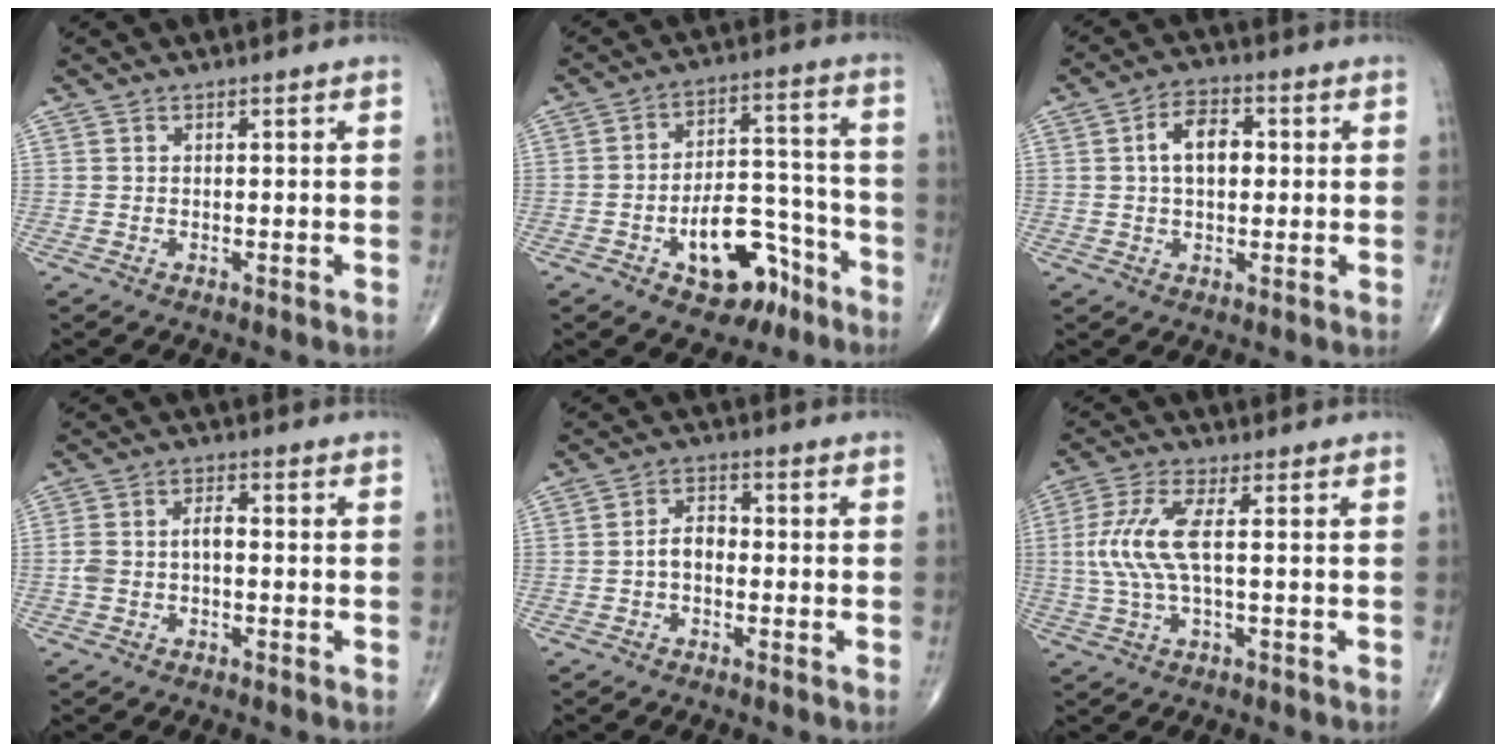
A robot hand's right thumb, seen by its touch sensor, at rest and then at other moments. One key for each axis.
{"total": 14.1, "fx": -7.2, "fy": 7.9, "fz": 9.2, "tx": -0.099, "ty": 0.064, "tz": -0.101}
{"total": 7.3, "fx": 0.9, "fy": 4.5, "fz": 5.7, "tx": -0.088, "ty": 0.015, "tz": 0.008}
{"total": 4.5, "fx": -0.8, "fy": 2.6, "fz": 3.6, "tx": -0.080, "ty": 0.024, "tz": -0.016}
{"total": 4.1, "fx": -0.9, "fy": 2.6, "fz": 3.0, "tx": -0.040, "ty": 0.020, "tz": -0.025}
{"total": 8.4, "fx": 0.5, "fy": 2.4, "fz": 8.1, "tx": -0.209, "ty": 0.011, "tz": 0.008}